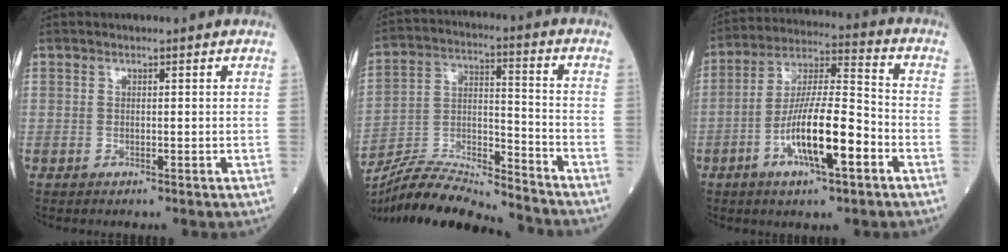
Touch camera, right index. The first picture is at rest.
{"total": 17.4, "force": [-16.6, 1.0, 5.3], "torque": [-0.107, 0.011, -0.285]}
{"total": 13.4, "force": [-5.0, 2.3, 12.2], "torque": [-0.229, 0.000, -0.089]}